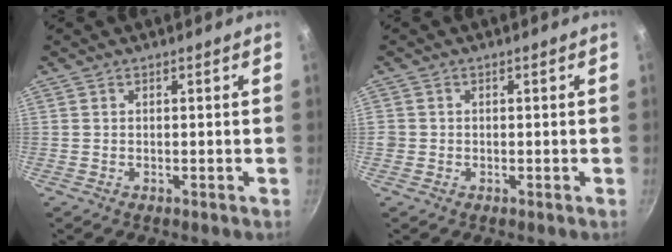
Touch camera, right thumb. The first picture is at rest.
{"total": 1.4, "force": [-0.3, 1.3, 0.4], "torque": [-0.006, 0.000, -0.008]}